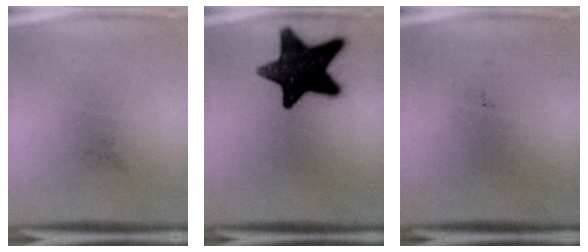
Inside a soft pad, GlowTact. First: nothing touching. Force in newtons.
{"total": 16.8}
{"total": 0.0}